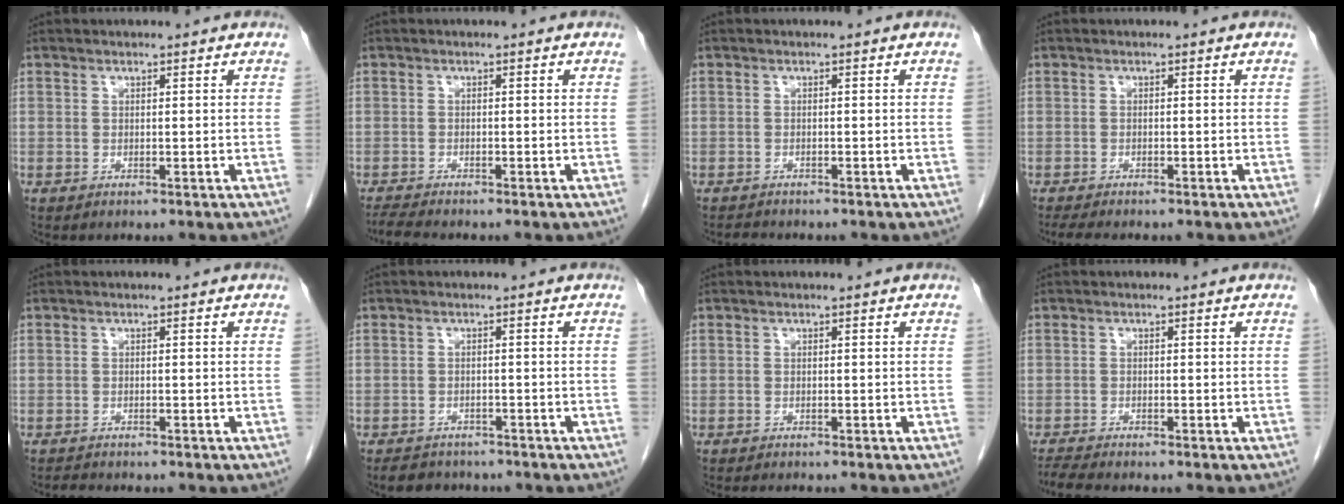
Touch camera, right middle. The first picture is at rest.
{"total": 2.6, "force": [-2.4, -0.3, 0.8], "torque": [-0.021, -0.012, -0.046]}
{"total": 1.5, "force": [-1.4, 0.3, 0.2], "torque": [-0.010, -0.005, -0.021]}
{"total": 4.8, "force": [-4.1, 0.9, 2.4], "torque": [-0.034, -0.011, -0.060]}
{"total": 1.7, "force": [-1.7, 0.4, 0.4], "torque": [-0.012, -0.006, -0.024]}
{"total": 5.4, "force": [-4.7, 2.3, 1.1], "torque": [-0.017, -0.002, -0.066]}
{"total": 2.0, "force": [-1.8, 0.1, 0.8], "torque": [-0.012, -0.004, -0.024]}
{"total": 3.0, "force": [-2.8, -0.3, 0.9], "torque": [-0.021, -0.014, -0.052]}